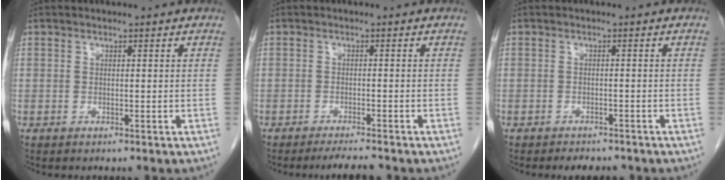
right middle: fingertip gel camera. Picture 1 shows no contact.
{"total": 3.7, "force": [-3.3, -0.1, 1.6], "torque": [-0.024, -0.011, -0.052]}
{"total": 3.9, "force": [-3.4, 1.4, 1.2], "torque": [-0.019, -0.003, -0.041]}